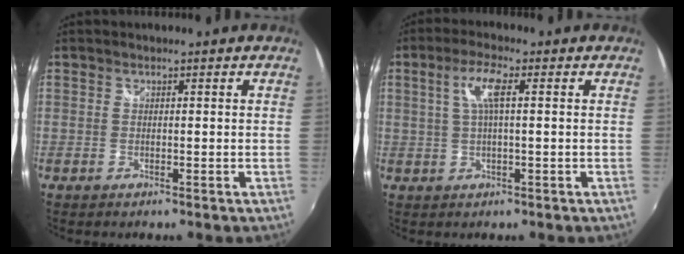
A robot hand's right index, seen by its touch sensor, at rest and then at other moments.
{"total": 5.1, "force": [1.1, 0.8, 4.9], "torque": [-0.095, 0.006, 0.021]}